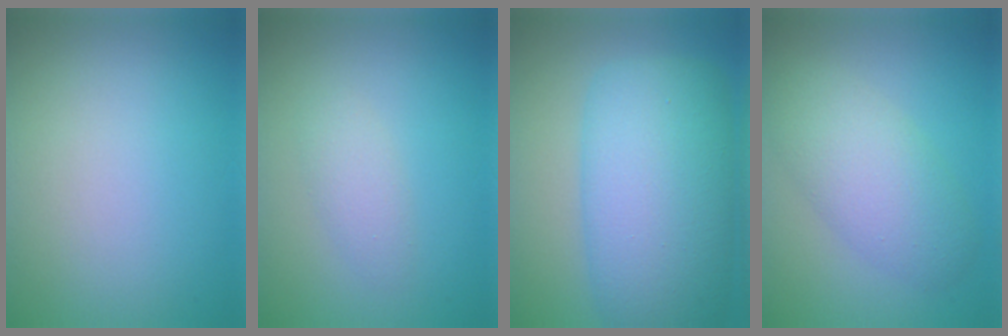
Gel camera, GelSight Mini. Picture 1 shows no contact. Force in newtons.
{"total": 1.7, "press": 1.7, "slide": 0.1}
{"total": 11.1, "press": 11.1, "slide": 0.1}
{"total": 5.0, "press": 5.0, "slide": 0.1}